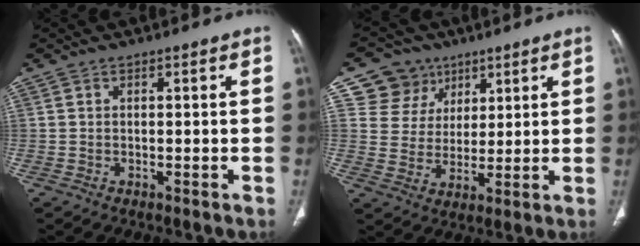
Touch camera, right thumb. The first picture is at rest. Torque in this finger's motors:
{"motor_torque": [-0.77, 0.93, 0.13, -0.32, -0.17]}